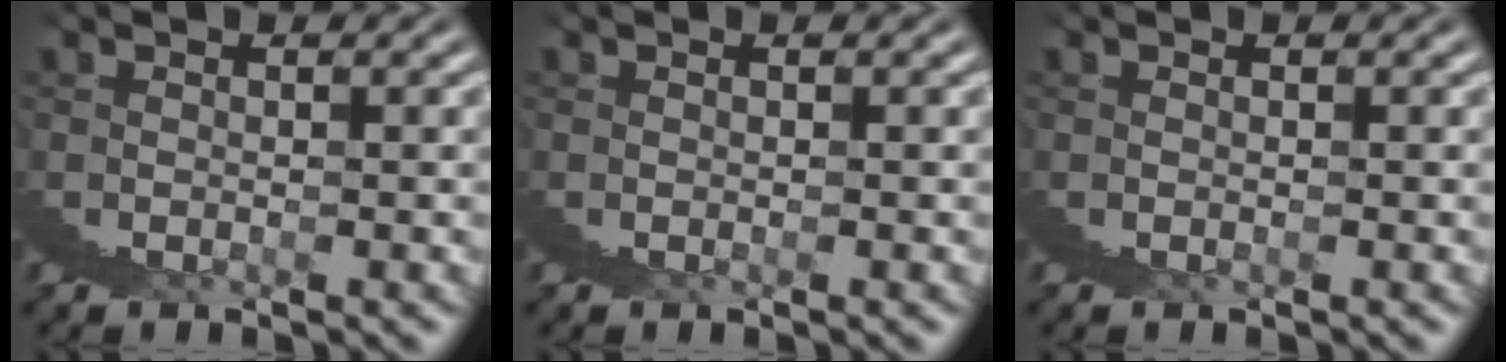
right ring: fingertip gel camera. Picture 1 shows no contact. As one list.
[{"total": 0.0}, {"total": 0.0}]